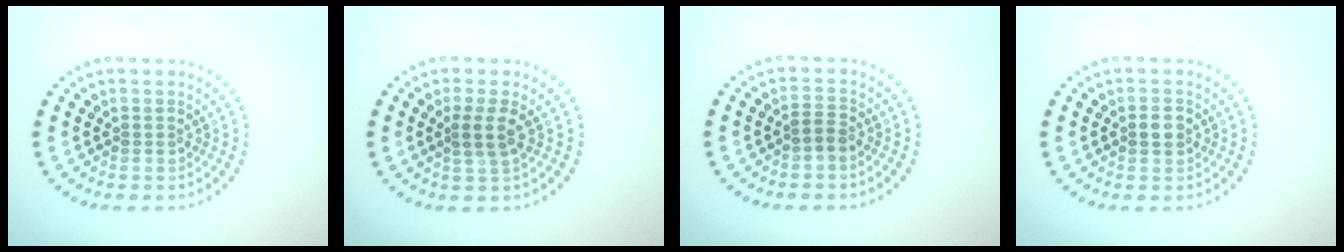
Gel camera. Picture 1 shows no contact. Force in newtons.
{"total": 1.8, "press": 1.5, "slide": 1.1}
{"total": 1.3, "press": 1.0, "slide": 0.8}
{"total": 1.3, "press": 1.3, "slide": 0.2}